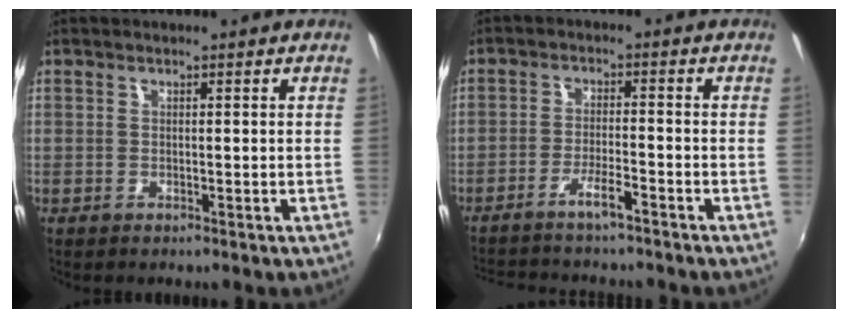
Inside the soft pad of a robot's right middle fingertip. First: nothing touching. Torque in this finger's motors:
{"motor_torque": [1.03, -1.11, 0.11, 0.05]}